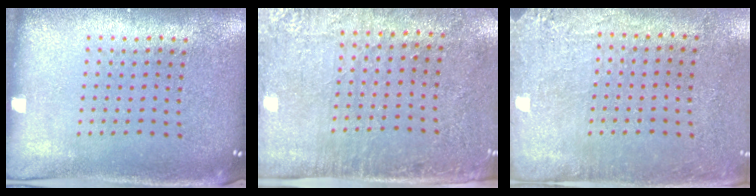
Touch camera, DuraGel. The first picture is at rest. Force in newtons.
{"total": 2.8, "press": 2.4, "slide": 1.4}
{"total": 2.8, "press": 2.3, "slide": 1.6}